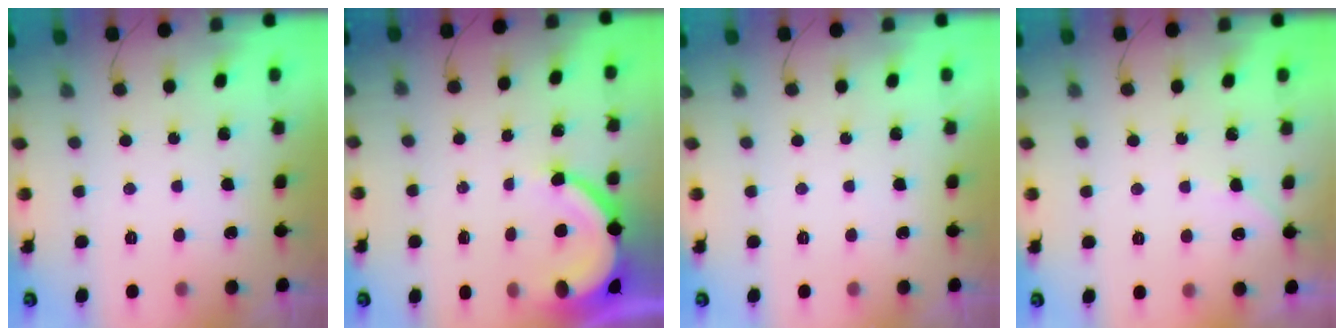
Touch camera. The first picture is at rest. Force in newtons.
{"total": 7.7, "press": 7.6, "slide": 1.1}
{"total": 0.0}
{"total": 2.4, "press": 2.3, "slide": 0.4}